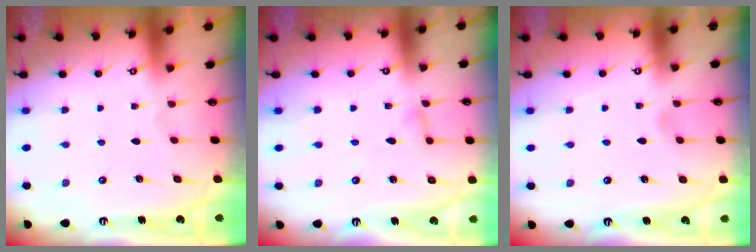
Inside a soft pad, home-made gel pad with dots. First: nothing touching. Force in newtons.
{"total": 3.4, "press": 3.4, "slide": 0.4}
{"total": 2.3, "press": 2.3, "slide": 0.3}